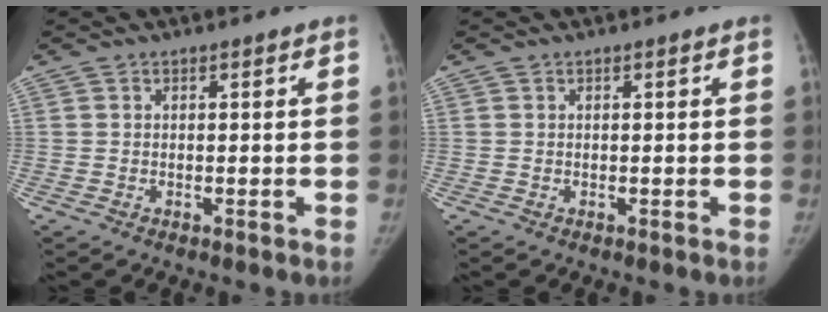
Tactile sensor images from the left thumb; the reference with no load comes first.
{"total": 0.0}